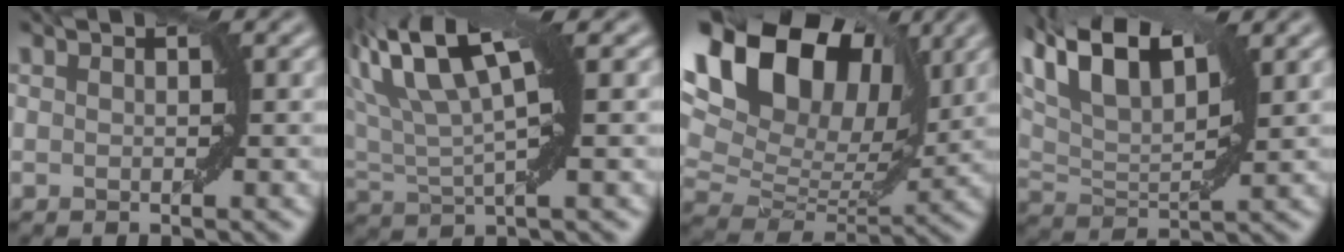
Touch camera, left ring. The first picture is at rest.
{"total": 8.6, "force": [3.9, 2.7, 7.1], "torque": [-0.143, 0.016, 0.069]}
{"total": 15.5, "force": [7.9, 9.0, 9.8], "torque": [-0.196, 0.045, 0.134]}
{"total": 12.2, "force": [7.4, 5.3, 8.1], "torque": [-0.161, 0.047, 0.114]}